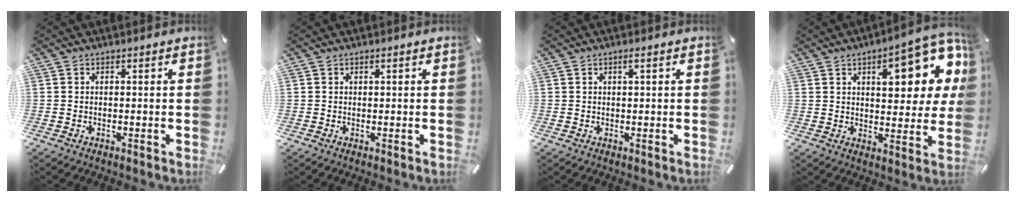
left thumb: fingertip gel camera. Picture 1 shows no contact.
{"total": 0.6, "force": [0.2, 0.2, 0.5], "torque": [-0.009, 0.001, 0.003]}
{"total": 1.4, "force": [0.6, 0.3, 1.3], "torque": [-0.026, 0.001, 0.008]}
{"total": 18.5, "force": [7.3, 7.9, 15.0], "torque": [-0.192, -0.029, 0.109]}